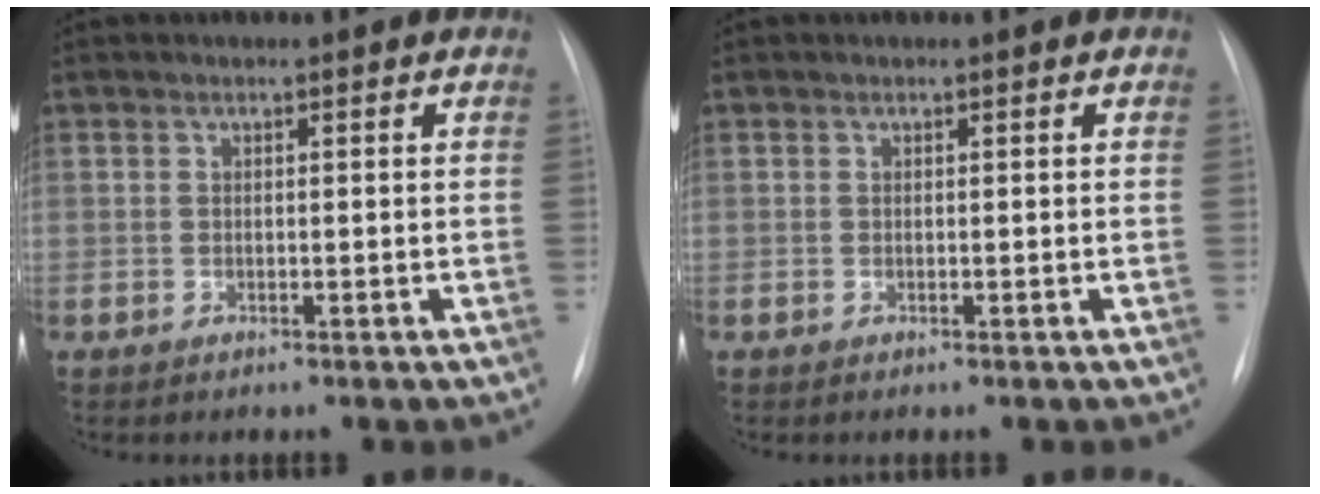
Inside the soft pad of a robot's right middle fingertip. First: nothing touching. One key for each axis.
{"total": 0.0}